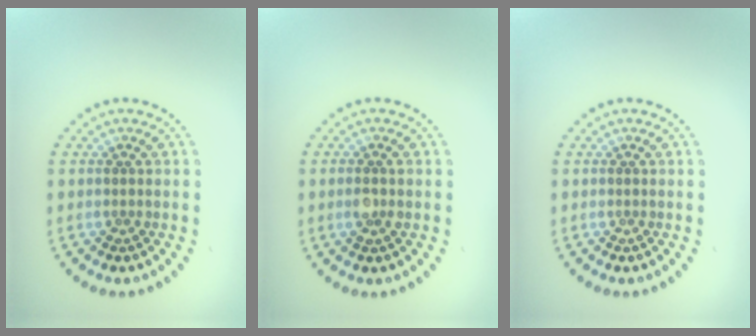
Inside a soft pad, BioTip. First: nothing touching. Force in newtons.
{"total": 1.5, "press": 1.4, "slide": 0.7}
{"total": 0.0}